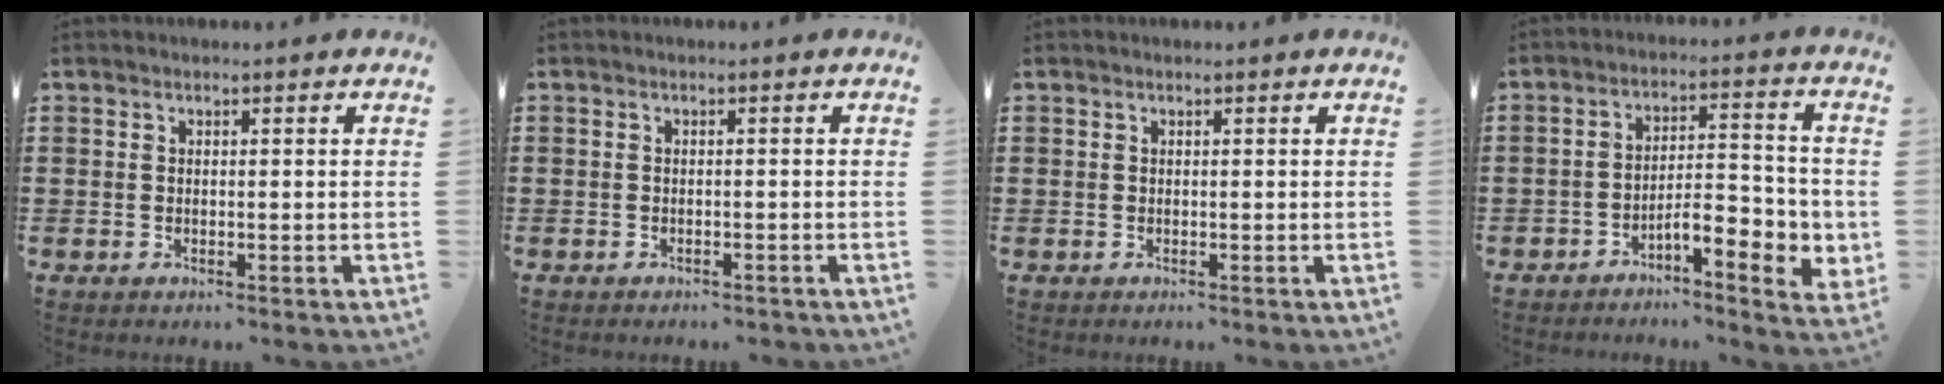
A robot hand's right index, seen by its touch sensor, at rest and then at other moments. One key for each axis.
{"total": 0.8, "fx": -0.7, "fy": 0.2, "fz": 0.2, "tx": -0.007, "ty": -0.002, "tz": -0.014}
{"total": 0.0}
{"total": 6.5, "fx": -3.4, "fy": 2.3, "fz": 5.0, "tx": -0.076, "ty": -0.003, "tz": -0.062}